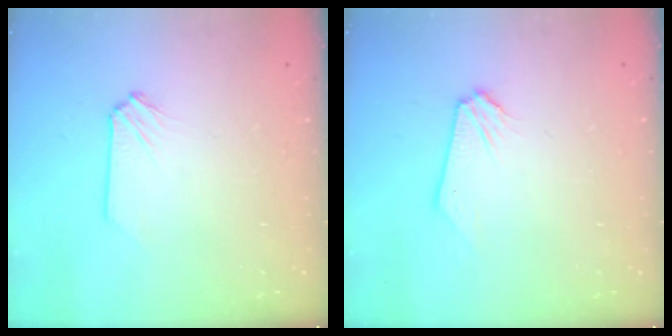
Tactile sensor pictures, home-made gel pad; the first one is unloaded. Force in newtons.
{"total": 0.0}